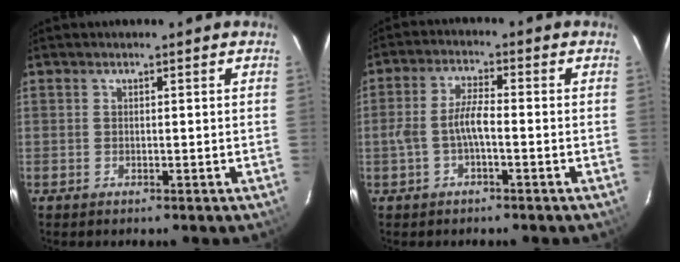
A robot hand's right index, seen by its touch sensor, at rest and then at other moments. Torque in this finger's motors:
{"motor_torque": [0.22, -0.09, 0.14, 0.10]}